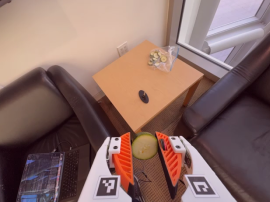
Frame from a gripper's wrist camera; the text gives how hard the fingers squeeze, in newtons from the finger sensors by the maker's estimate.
{"total": 8.4, "left": 8.3, "right": 8.6}